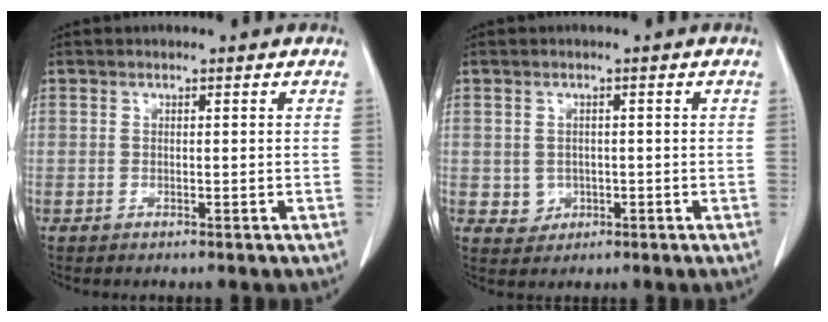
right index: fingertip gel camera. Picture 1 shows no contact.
{"total": 2.2, "force": [-0.3, 2.1, 0.4], "torque": [-0.001, 0.005, 0.002]}